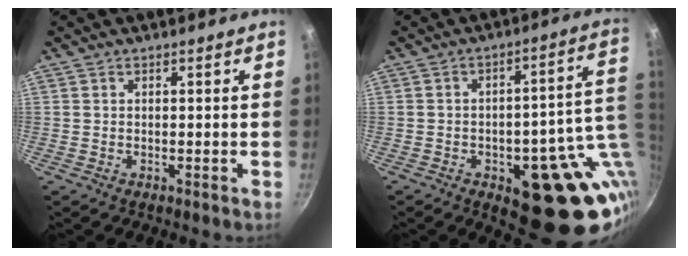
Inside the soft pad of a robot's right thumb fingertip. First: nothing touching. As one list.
[{"total": 19.7, "force": [-3.4, 9.9, 16.6], "torque": [-0.133, 0.011, -0.035]}]